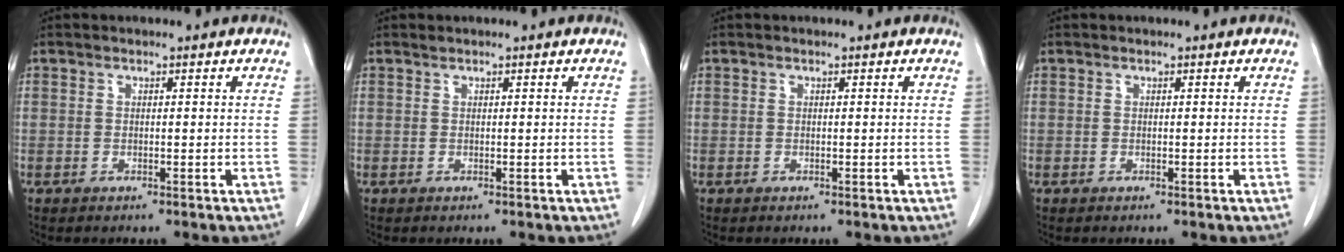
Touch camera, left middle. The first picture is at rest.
{"total": 0.0}
{"total": 0.0}
{"total": 0.0}